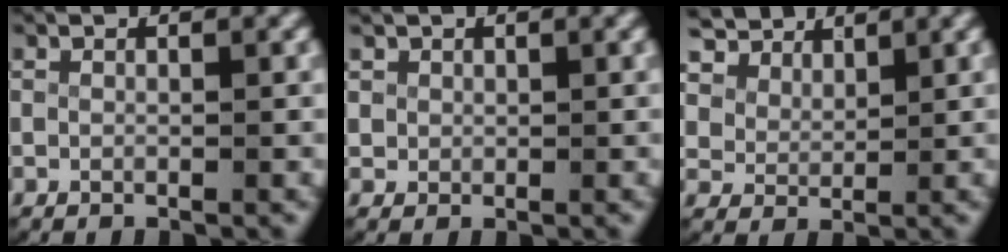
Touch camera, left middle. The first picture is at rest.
{"total": 1.4, "force": [0.8, 1.1, 0.2], "torque": [-0.020, -0.008, 0.023]}
{"total": 6.2, "force": [4.5, 3.6, 2.1], "torque": [-0.060, 0.005, 0.078]}